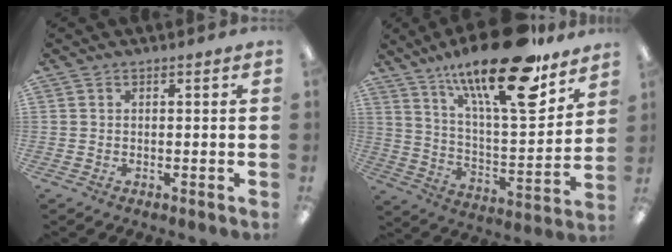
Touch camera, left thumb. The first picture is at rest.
{"total": 25.6, "force": [17.6, 7.0, 17.2], "torque": [-0.265, -0.111, 0.282]}